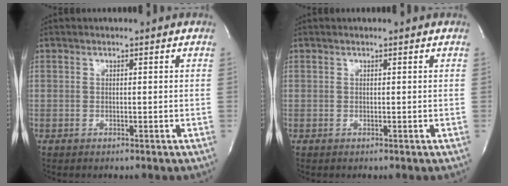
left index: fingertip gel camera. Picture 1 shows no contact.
{"total": 0.5, "force": [0.5, 0.0, 0.1], "torque": [-0.002, 0.004, 0.006]}